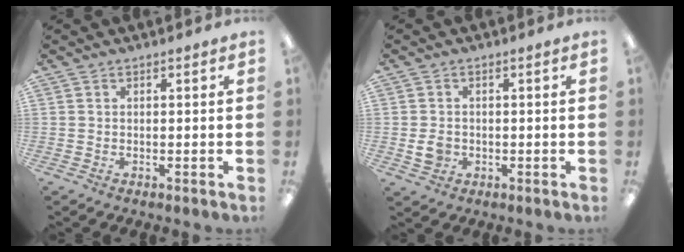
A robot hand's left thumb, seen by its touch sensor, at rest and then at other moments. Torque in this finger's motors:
{"motor_torque": [-0.19, 0.33, 0.38, -0.09, 0.01]}